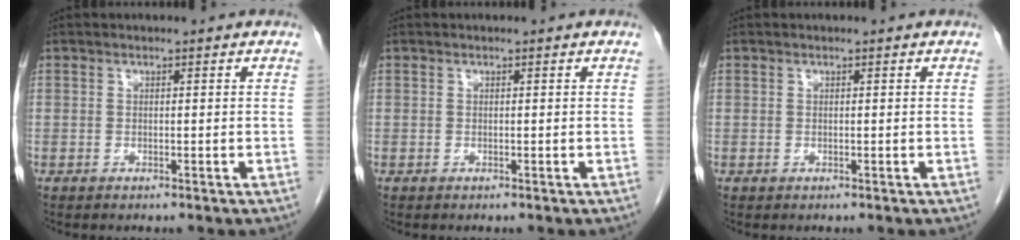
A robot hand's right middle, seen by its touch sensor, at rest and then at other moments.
{"total": 0.0}
{"total": 0.0}